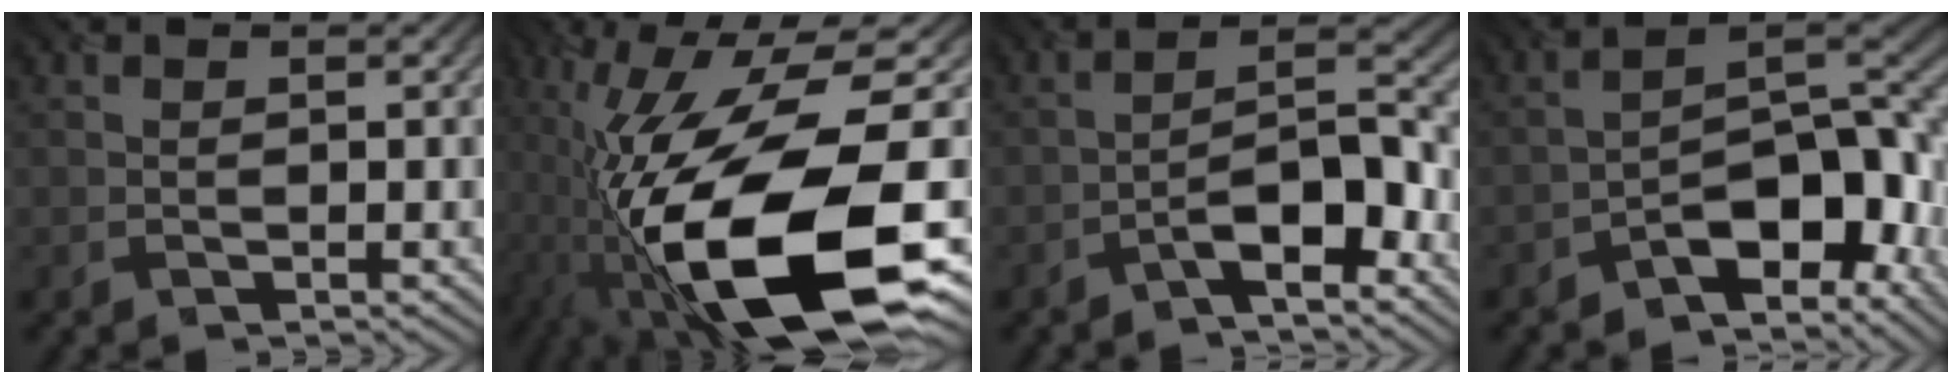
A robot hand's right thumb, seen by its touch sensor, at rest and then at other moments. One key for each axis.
{"total": 19.2, "fx": -7.6, "fy": 6.3, "fz": 16.4, "tx": -0.324, "ty": -0.017, "tz": -0.130}
{"total": 7.0, "fx": -4.6, "fy": 1.9, "fz": 5.0, "tx": -0.076, "ty": 0.021, "tz": -0.088}
{"total": 9.8, "fx": -6.3, "fy": 3.9, "fz": 6.5, "tx": -0.085, "ty": 0.007, "tz": -0.126}